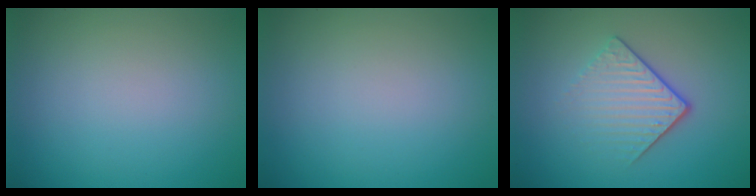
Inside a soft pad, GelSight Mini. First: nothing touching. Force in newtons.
{"total": 0.0}
{"total": 4.1, "press": 2.7, "slide": 3.2}